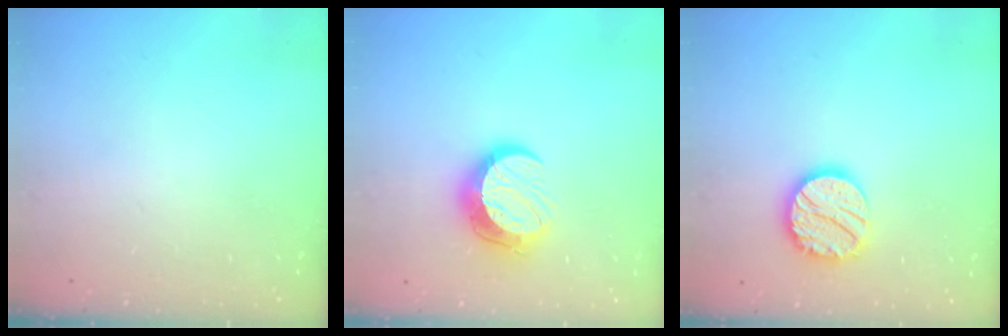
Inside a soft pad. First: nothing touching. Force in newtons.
{"total": 11.1, "press": 11.0, "slide": 0.7}
{"total": 15.2, "press": 15.1, "slide": 1.1}